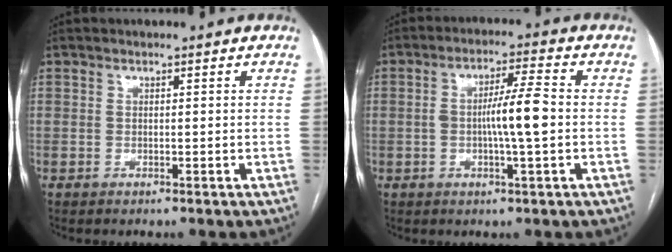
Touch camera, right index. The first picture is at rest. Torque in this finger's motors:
{"motor_torque": [1.18, 0.13, 0.25, 0.12]}